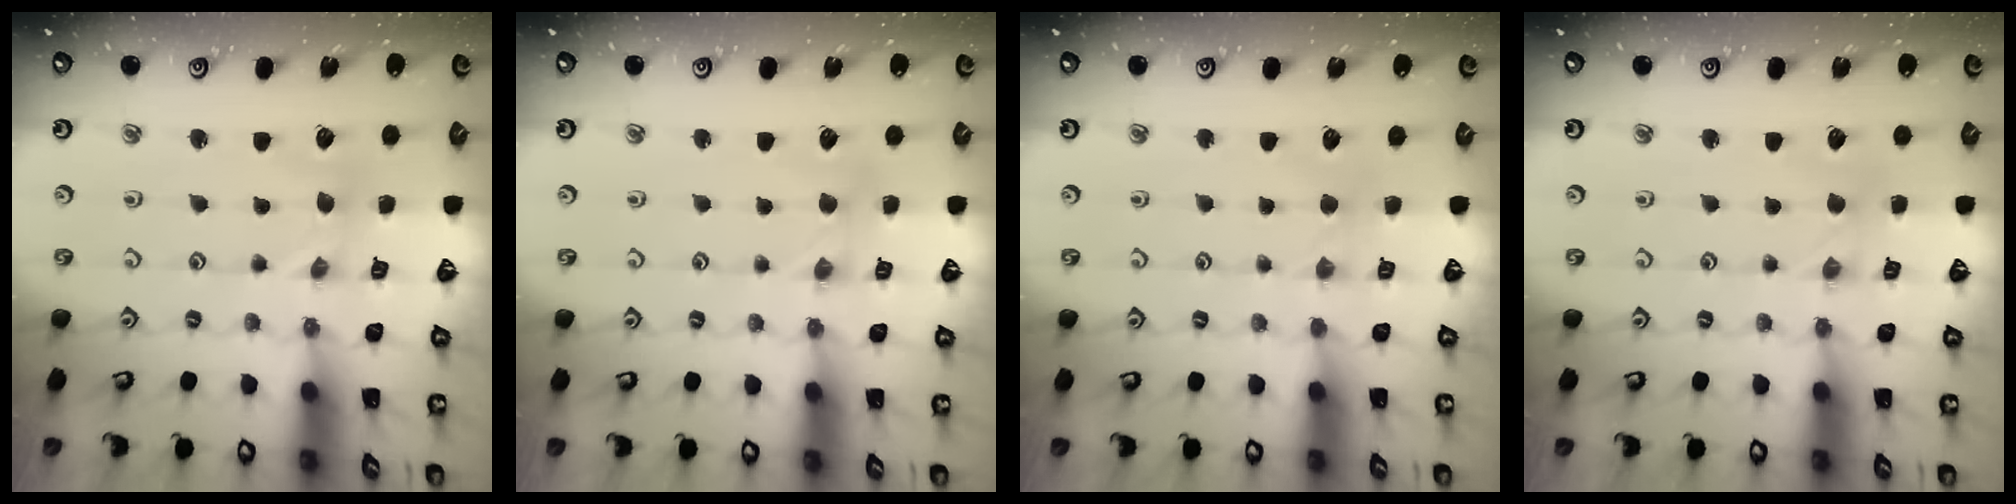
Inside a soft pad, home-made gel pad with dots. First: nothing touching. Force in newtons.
{"total": 2.9, "press": 2.9, "slide": 0.6}
{"total": 2.4, "press": 2.4, "slide": 0.4}
{"total": 0.0}